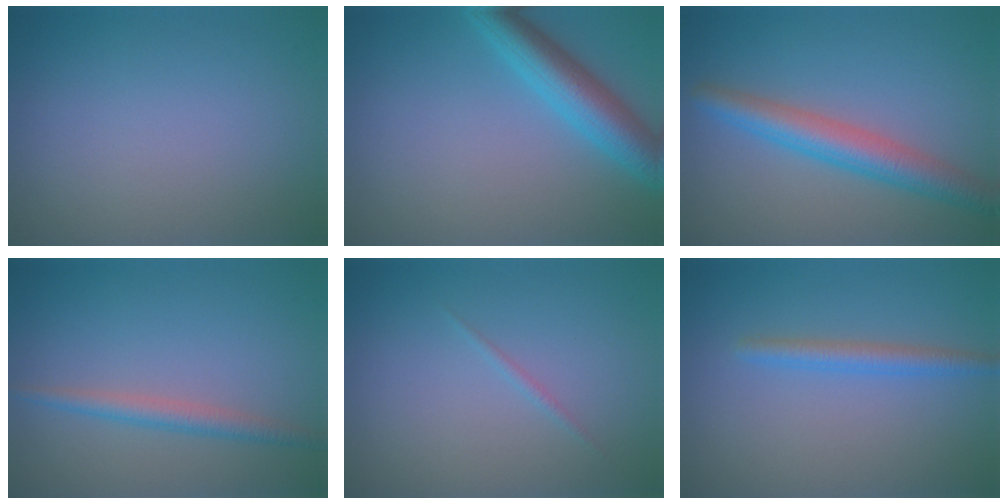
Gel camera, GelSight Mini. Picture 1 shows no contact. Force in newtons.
{"total": 5.4, "press": 5.4, "slide": 0.2}
{"total": 4.6, "press": 4.6, "slide": 0.2}
{"total": 2.1, "press": 2.1, "slide": 0.0}
{"total": 0.6, "press": 0.6, "slide": 0.0}
{"total": 2.2, "press": 2.1, "slide": 0.1}